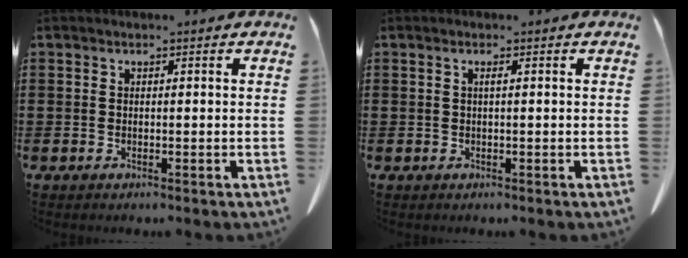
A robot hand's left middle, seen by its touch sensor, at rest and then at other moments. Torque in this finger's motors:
{"motor_torque": [-0.06, 0.04, 0.04, 0.00]}